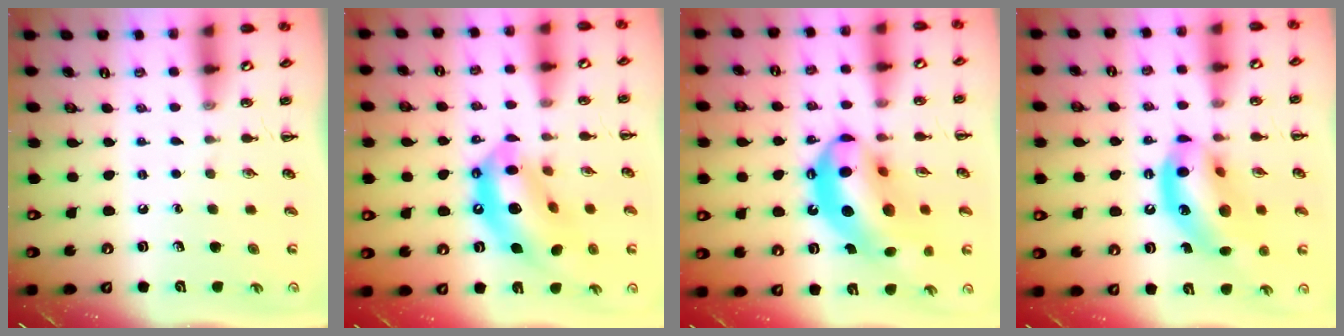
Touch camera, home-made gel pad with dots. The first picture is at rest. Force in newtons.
{"total": 16.3, "press": 15.7, "slide": 4.3}
{"total": 20.3, "press": 19.6, "slide": 5.5}
{"total": 17.3, "press": 16.7, "slide": 4.4}